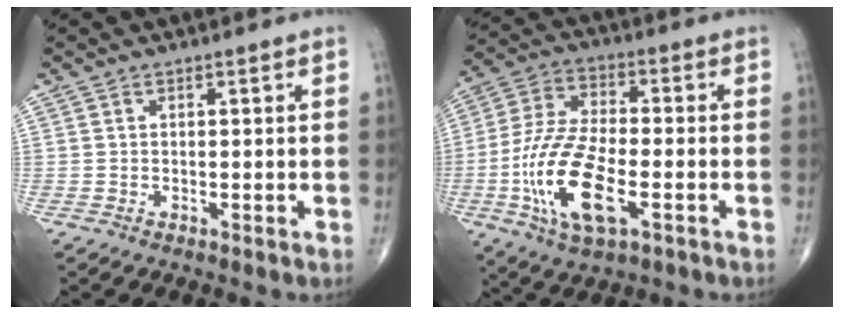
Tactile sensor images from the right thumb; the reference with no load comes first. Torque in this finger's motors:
{"motor_torque": [3.34, 1.63, 1.49, 0.09, 0.58]}